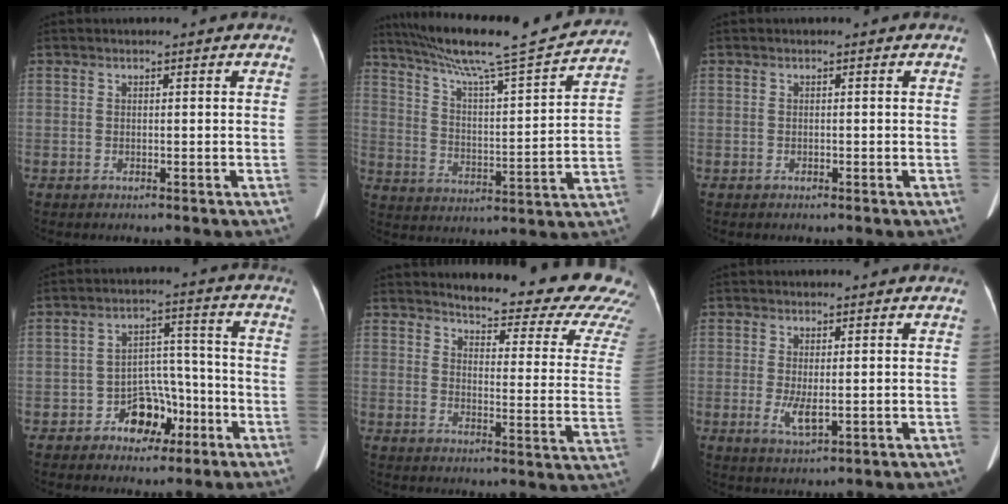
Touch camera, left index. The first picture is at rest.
{"total": 19.9, "force": [17.7, 0.2, 9.1], "torque": [-0.157, -0.005, 0.264]}
{"total": 0.0}
{"total": 6.8, "force": [-3.6, 4.5, 3.6], "torque": [-0.059, 0.027, -0.055]}
{"total": 21.3, "force": [20.1, 2.6, 6.7], "torque": [-0.076, -0.109, 0.214]}
{"total": 3.4, "force": [0.1, 1.0, 3.3], "torque": [-0.063, -0.008, 0.008]}